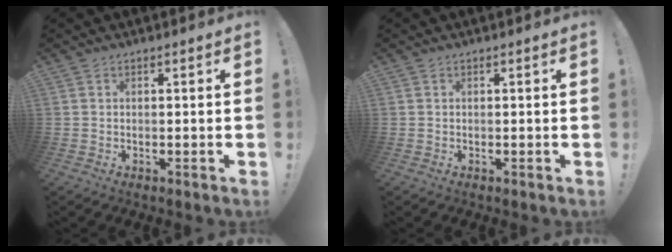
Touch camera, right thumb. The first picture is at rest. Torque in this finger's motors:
{"motor_torque": [-0.04, 0.02, -0.03, 0.02, 0.00]}